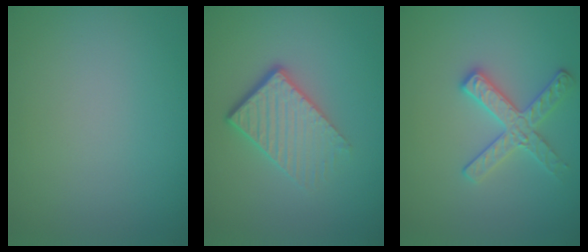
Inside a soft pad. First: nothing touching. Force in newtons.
{"total": 4.7, "press": 2.9, "slide": 3.7}
{"total": 2.8, "press": 2.7, "slide": 0.5}